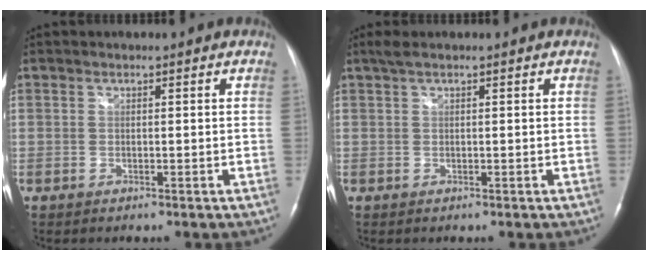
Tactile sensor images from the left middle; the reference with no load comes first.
{"total": 1.6, "force": [1.1, 0.1, 1.2], "torque": [-0.035, 0.019, 0.023]}